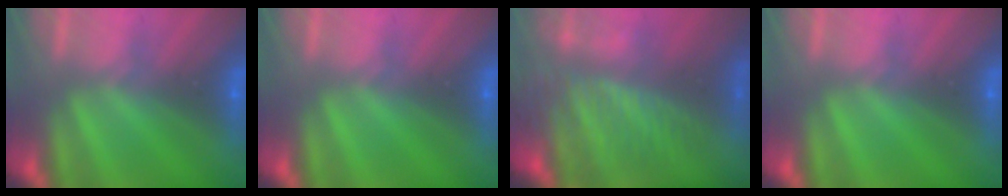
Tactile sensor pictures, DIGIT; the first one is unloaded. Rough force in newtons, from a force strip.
{"total": 0.0}
{"total": 4.2}
{"total": 0.0}